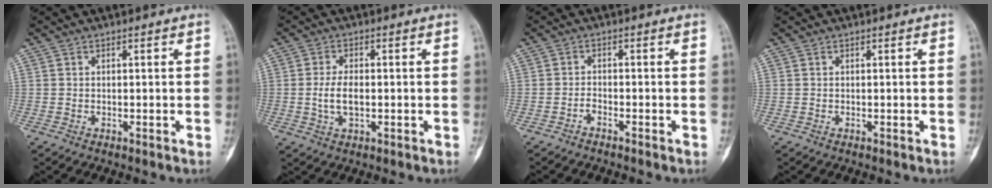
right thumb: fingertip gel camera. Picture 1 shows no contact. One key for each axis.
{"total": 4.9, "fx": -0.5, "fy": 2.5, "fz": 4.2, "tx": -0.077, "ty": 0.003, "tz": -0.012}
{"total": 1.3, "fx": -1.2, "fy": 0.3, "fz": 0.6, "tx": -0.015, "ty": 0.012, "tz": -0.023}
{"total": 0.0}